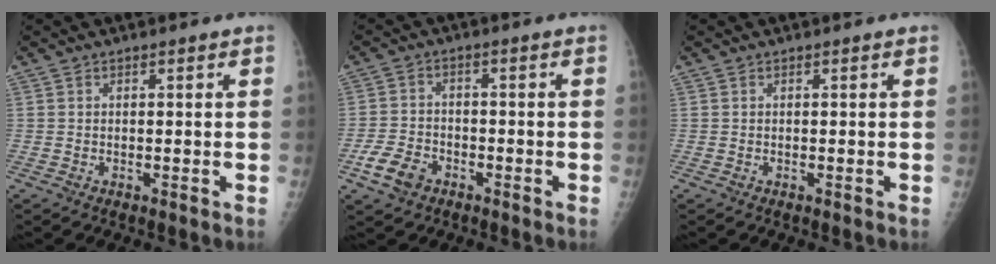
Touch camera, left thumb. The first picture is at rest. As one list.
[{"total": 5.8, "force": [-3.1, 4.0, 2.8], "torque": [-0.052, 0.016, -0.056]}, {"total": 0.0}]